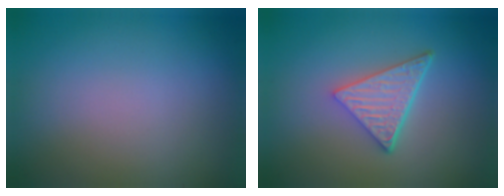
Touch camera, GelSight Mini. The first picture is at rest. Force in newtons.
{"total": 4.8, "press": 3.4, "slide": 3.4}